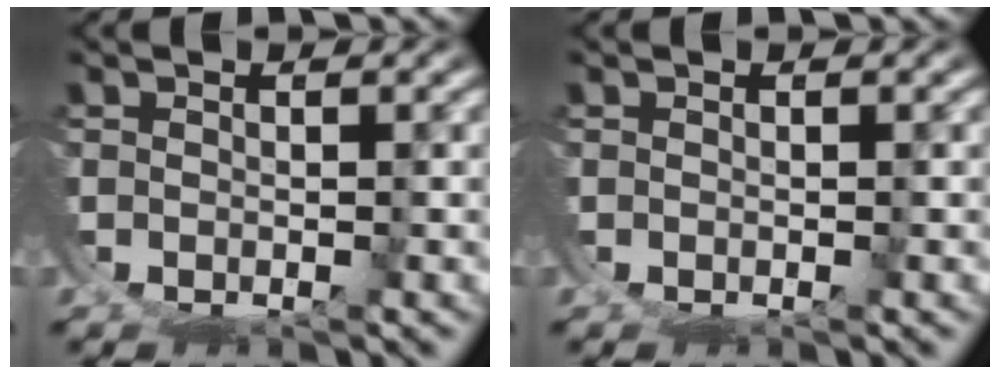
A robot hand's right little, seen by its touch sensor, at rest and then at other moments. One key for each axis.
{"total": 0.0}